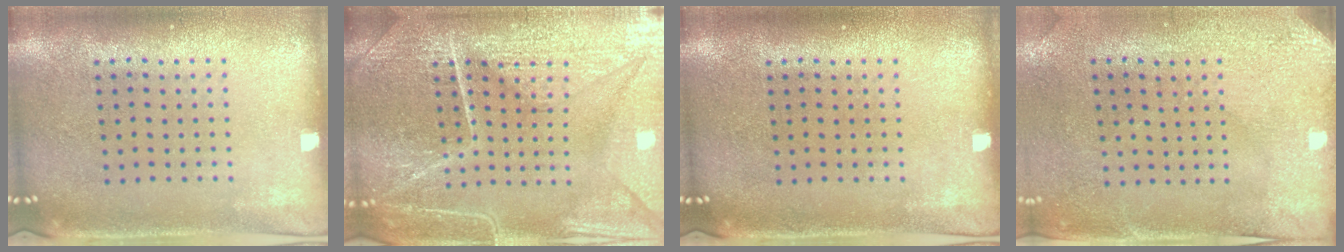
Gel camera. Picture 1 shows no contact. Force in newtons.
{"total": 7.0, "press": 7.0, "slide": 0.8}
{"total": 0.0}
{"total": 3.0, "press": 2.4, "slide": 1.7}